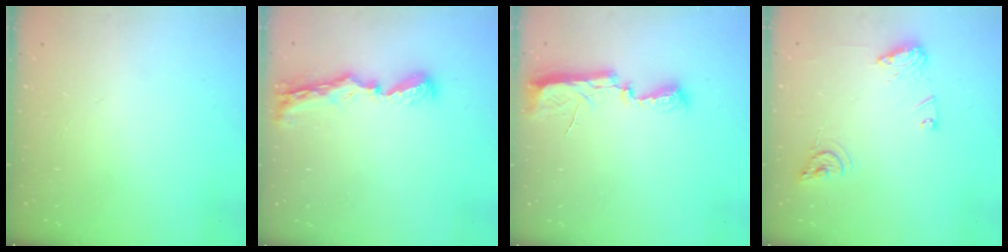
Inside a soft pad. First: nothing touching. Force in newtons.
{"total": 8.7, "press": 8.7, "slide": 0.7}
{"total": 10.5, "press": 9.1, "slide": 5.2}
{"total": 11.2, "press": 11.1, "slide": 1.1}